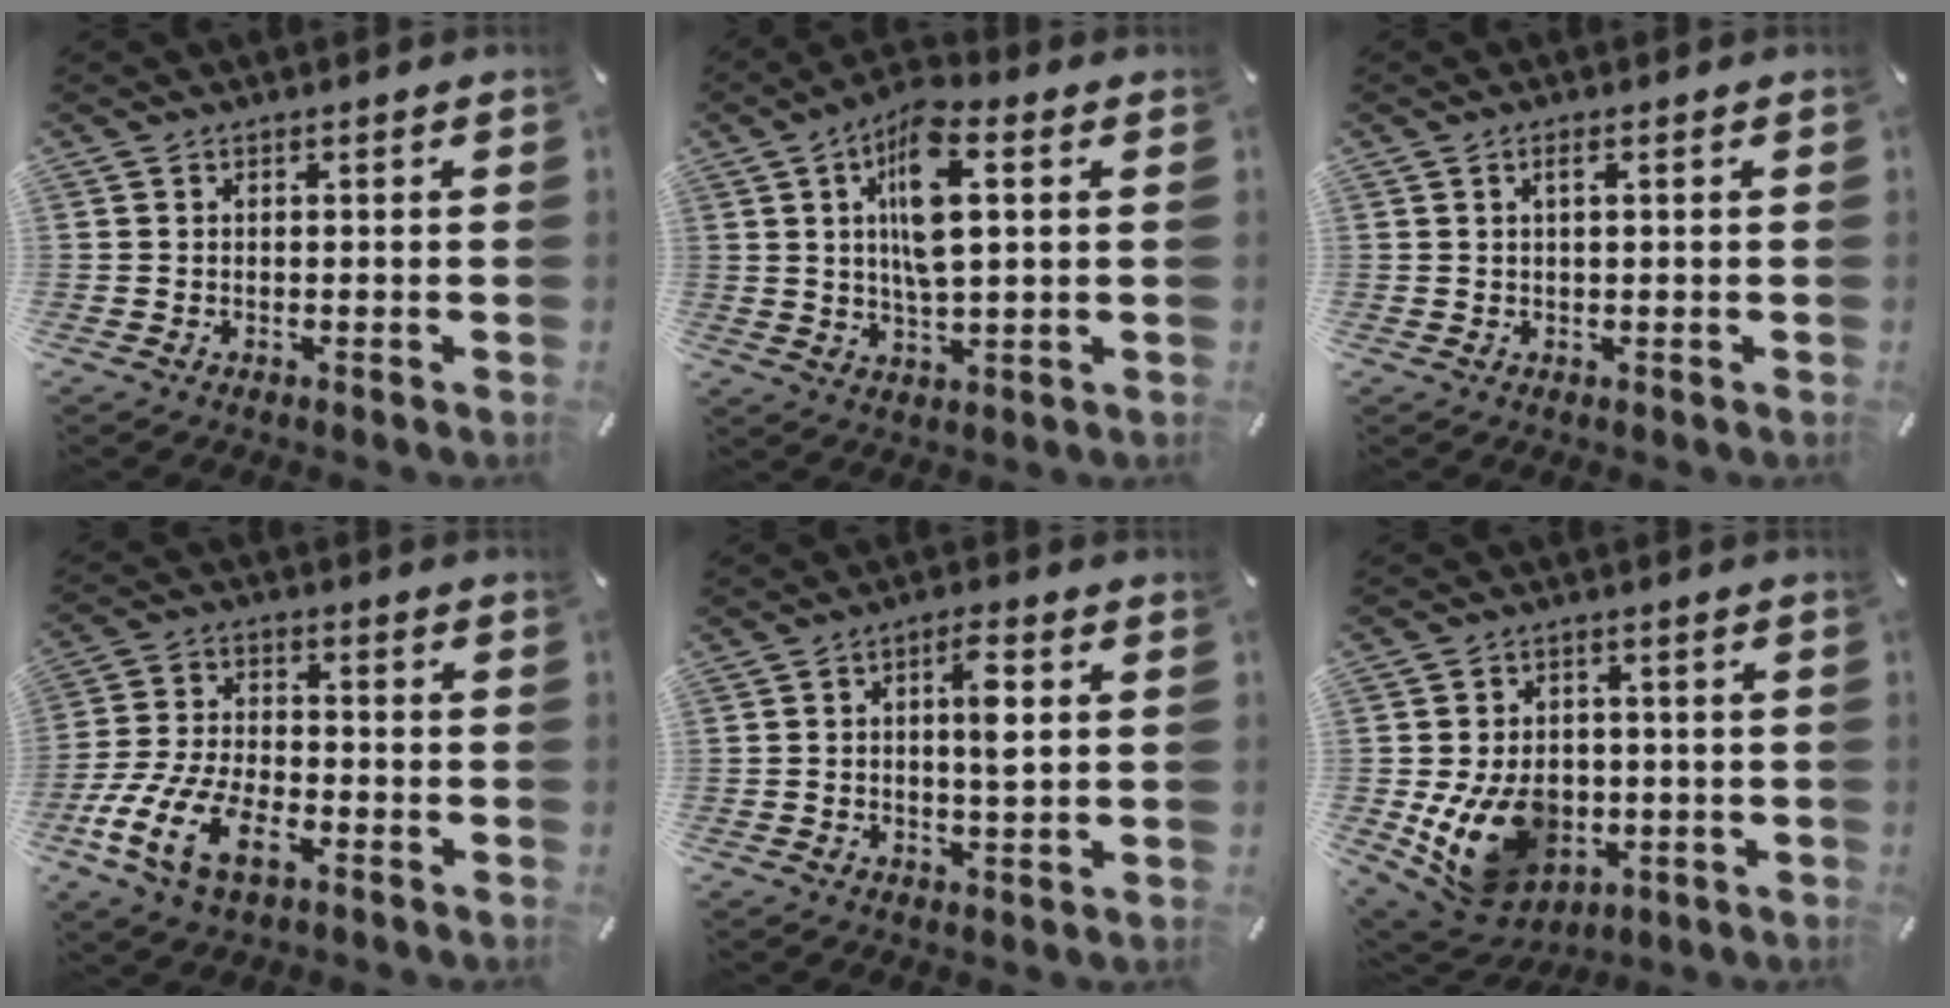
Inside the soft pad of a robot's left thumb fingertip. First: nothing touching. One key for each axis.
{"total": 12.0, "fx": 3.1, "fy": 4.4, "fz": 10.7, "tx": -0.200, "ty": 0.000, "tz": 0.050}
{"total": 1.6, "fx": 0.5, "fy": 0.4, "fz": 1.4, "tx": -0.029, "ty": 0.003, "tz": 0.007}
{"total": 14.5, "fx": -7.1, "fy": 7.5, "fz": 10.2, "tx": -0.216, "ty": 0.025, "tz": -0.130}
{"total": 6.2, "fx": 0.8, "fy": 2.0, "fz": 5.8, "tx": -0.097, "ty": 0.004, "tz": 0.008}
{"total": 14.9, "fx": -3.6, "fy": 11.5, "fz": 8.8, "tx": -0.177, "ty": 0.011, "tz": -0.056}